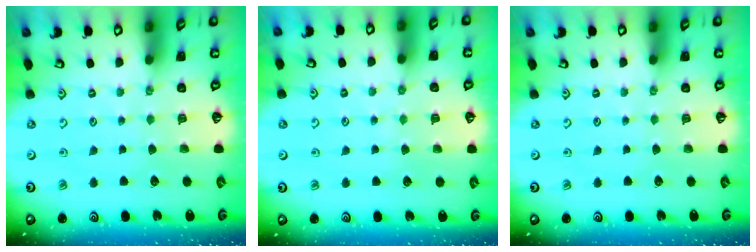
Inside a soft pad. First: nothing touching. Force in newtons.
{"total": 4.8, "press": 4.7, "slide": 0.6}
{"total": 0.0}